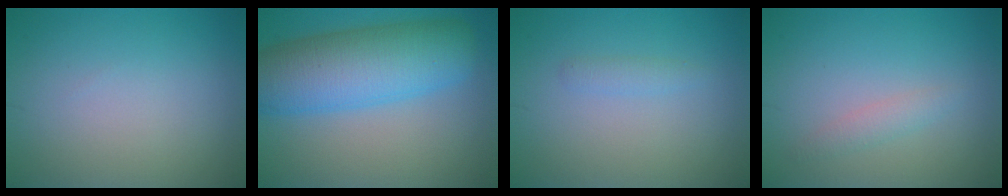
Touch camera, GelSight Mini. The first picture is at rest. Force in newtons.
{"total": 9.6, "press": 9.6, "slide": 0.4}
{"total": 0.9, "press": 0.9, "slide": 0.0}
{"total": 1.3, "press": 1.3, "slide": 0.0}